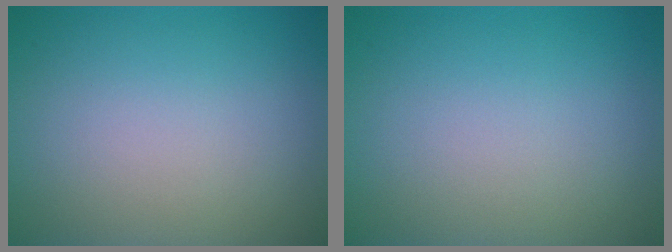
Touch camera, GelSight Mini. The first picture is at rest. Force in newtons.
{"total": 0.0}